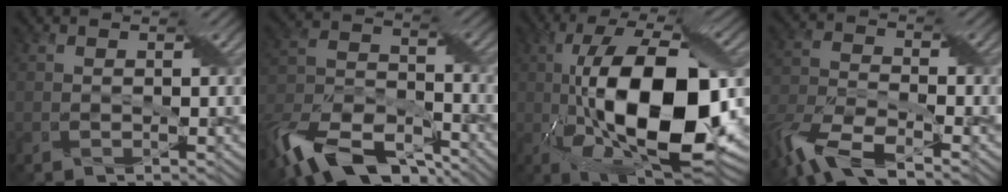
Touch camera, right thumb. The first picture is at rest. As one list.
[{"total": 14.8, "force": [-11.2, 6.2, 7.5], "torque": [-0.174, -0.003, -0.213]}, {"total": 18.6, "force": [-2.2, 7.9, 16.6], "torque": [-0.297, 0.014, -0.047]}, {"total": 10.1, "force": [-7.4, 3.2, 6.1], "torque": [-0.137, -0.016, -0.158]}]